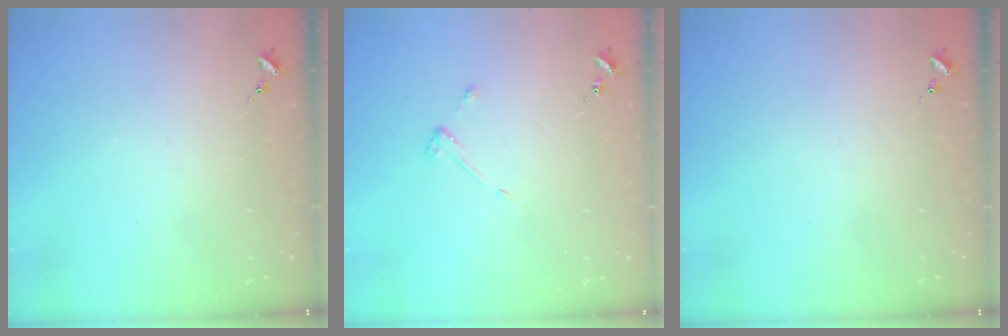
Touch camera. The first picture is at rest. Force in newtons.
{"total": 3.6, "press": 3.5, "slide": 0.6}
{"total": 0.0}